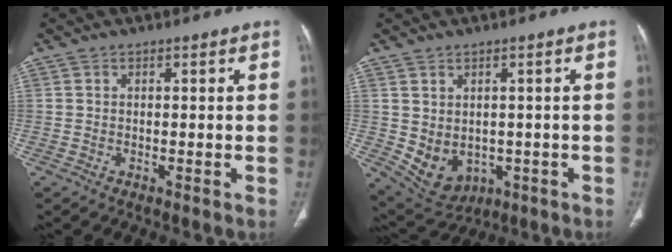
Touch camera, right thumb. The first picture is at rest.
{"total": 8.7, "force": [-1.5, 6.7, 5.3], "torque": [-0.073, 0.004, 0.004]}